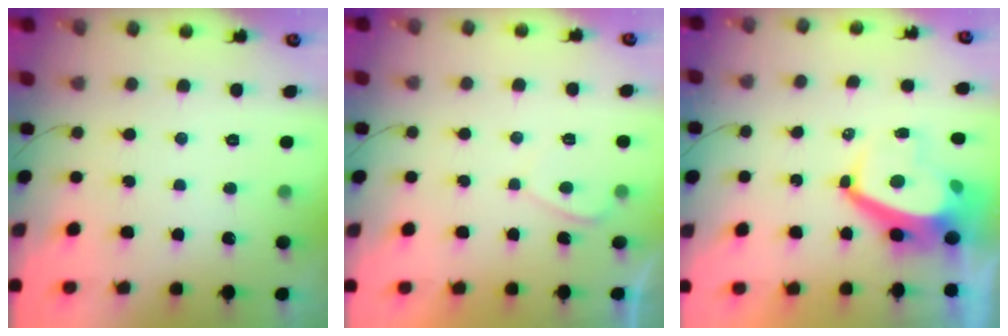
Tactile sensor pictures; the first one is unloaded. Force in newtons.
{"total": 0.6, "press": 0.4, "slide": 0.5}
{"total": 6.7, "press": 6.6, "slide": 0.9}